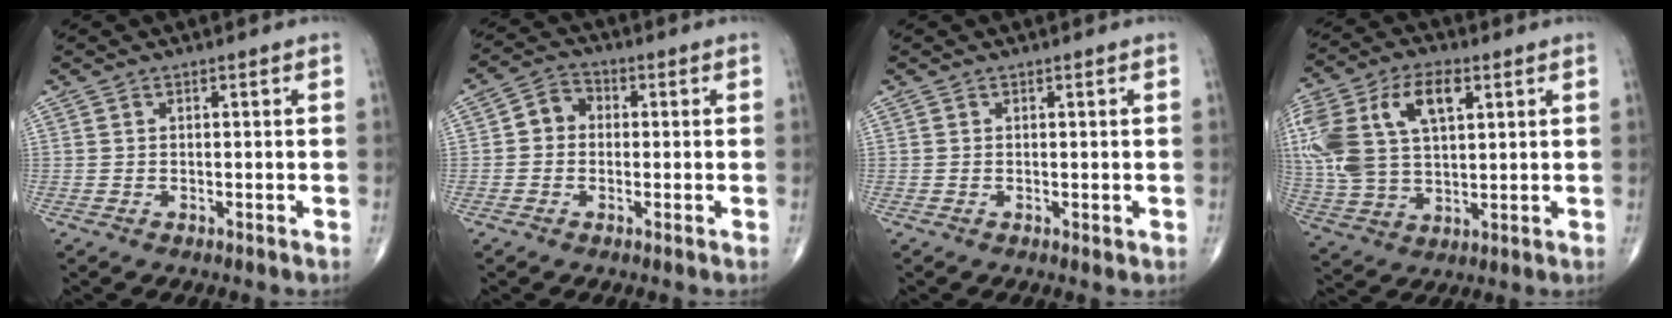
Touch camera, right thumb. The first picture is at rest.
{"total": 4.7, "force": [-0.1, 4.0, 2.4], "torque": [-0.025, 0.018, -0.013]}
{"total": 0.6, "force": [0.0, 0.3, 0.5], "torque": [-0.006, -0.002, 0.001]}
{"total": 19.7, "force": [6.1, 11.2, 15.1], "torque": [-0.329, 0.012, 0.115]}